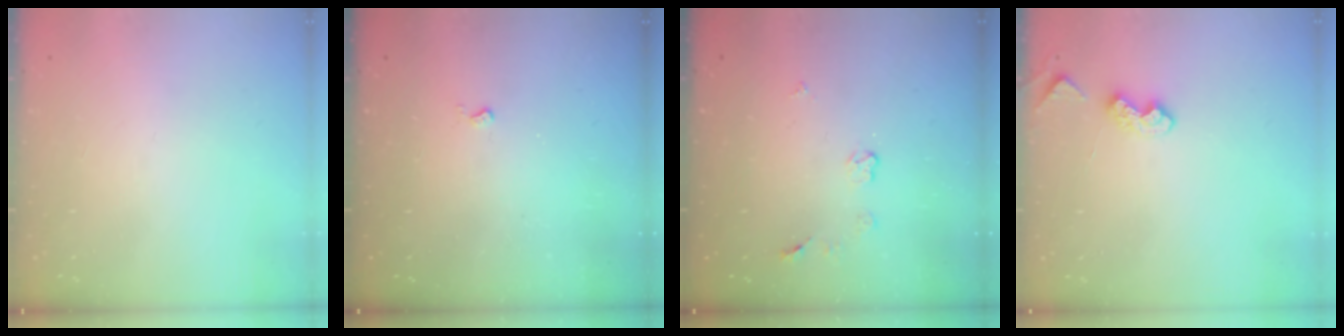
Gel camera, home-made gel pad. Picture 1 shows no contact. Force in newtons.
{"total": 2.6, "press": 2.6, "slide": 0.5}
{"total": 4.0, "press": 3.9, "slide": 0.6}
{"total": 4.5, "press": 4.5, "slide": 0.6}